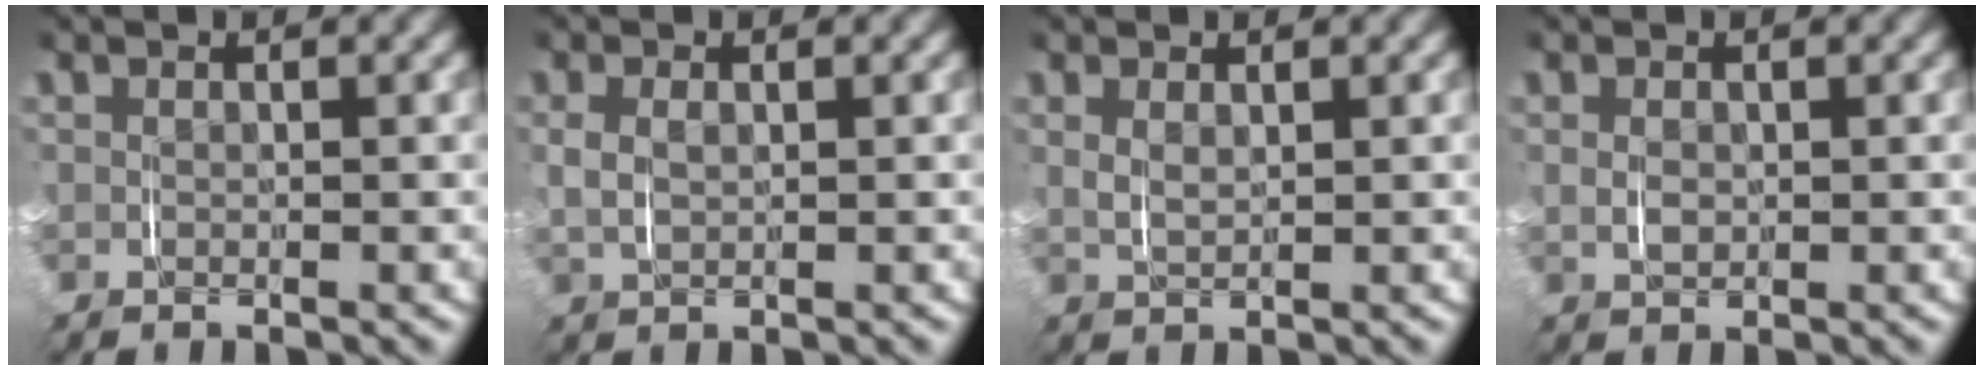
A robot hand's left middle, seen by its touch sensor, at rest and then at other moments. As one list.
[{"total": 1.2, "force": [0.2, 0.5, 1.1], "torque": [-0.023, -0.003, 0.011]}, {"total": 0.9, "force": [0.6, -0.1, 0.7], "torque": [-0.017, -0.005, 0.019]}, {"total": 0.8, "force": [0.0, 0.4, 0.7], "torque": [-0.013, -0.005, 0.007]}]